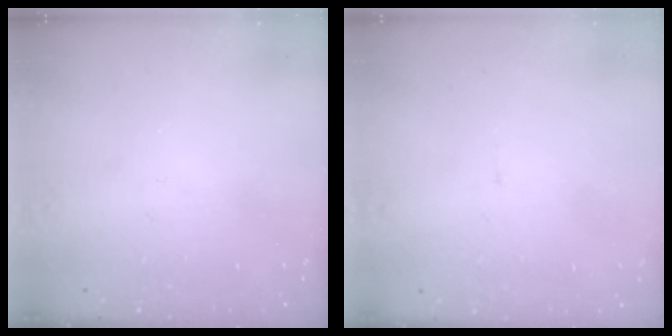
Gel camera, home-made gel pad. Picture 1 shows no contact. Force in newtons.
{"total": 3.0, "press": 3.0, "slide": 0.2}